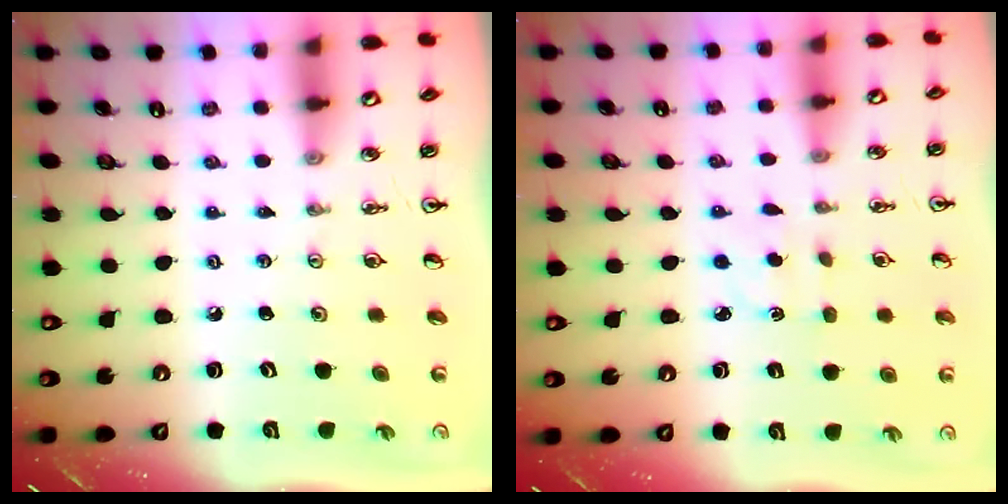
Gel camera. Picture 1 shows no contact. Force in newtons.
{"total": 1.6, "press": 1.5, "slide": 0.5}